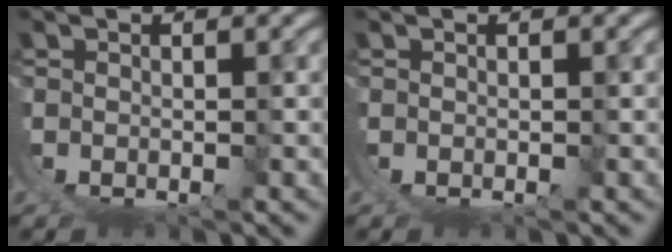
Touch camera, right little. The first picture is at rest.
{"total": 0.0}